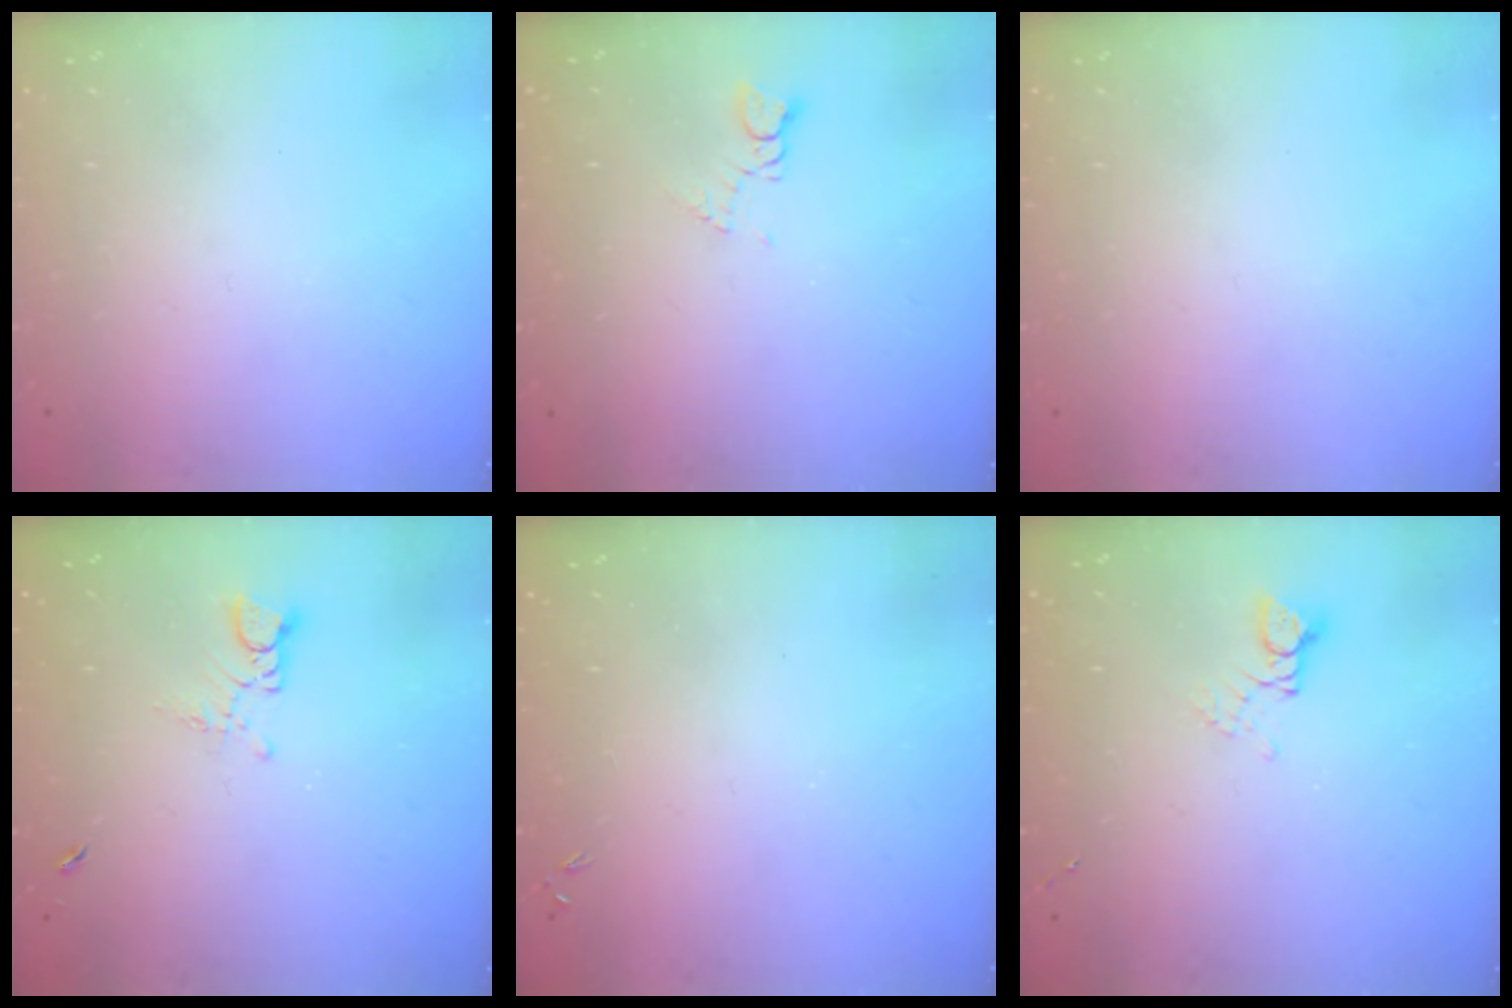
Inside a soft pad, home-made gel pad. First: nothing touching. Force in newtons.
{"total": 2.7, "press": 2.7, "slide": 0.3}
{"total": 0.0}
{"total": 3.1, "press": 3.1, "slide": 0.3}
{"total": 0.0}
{"total": 2.6, "press": 2.6, "slide": 0.1}